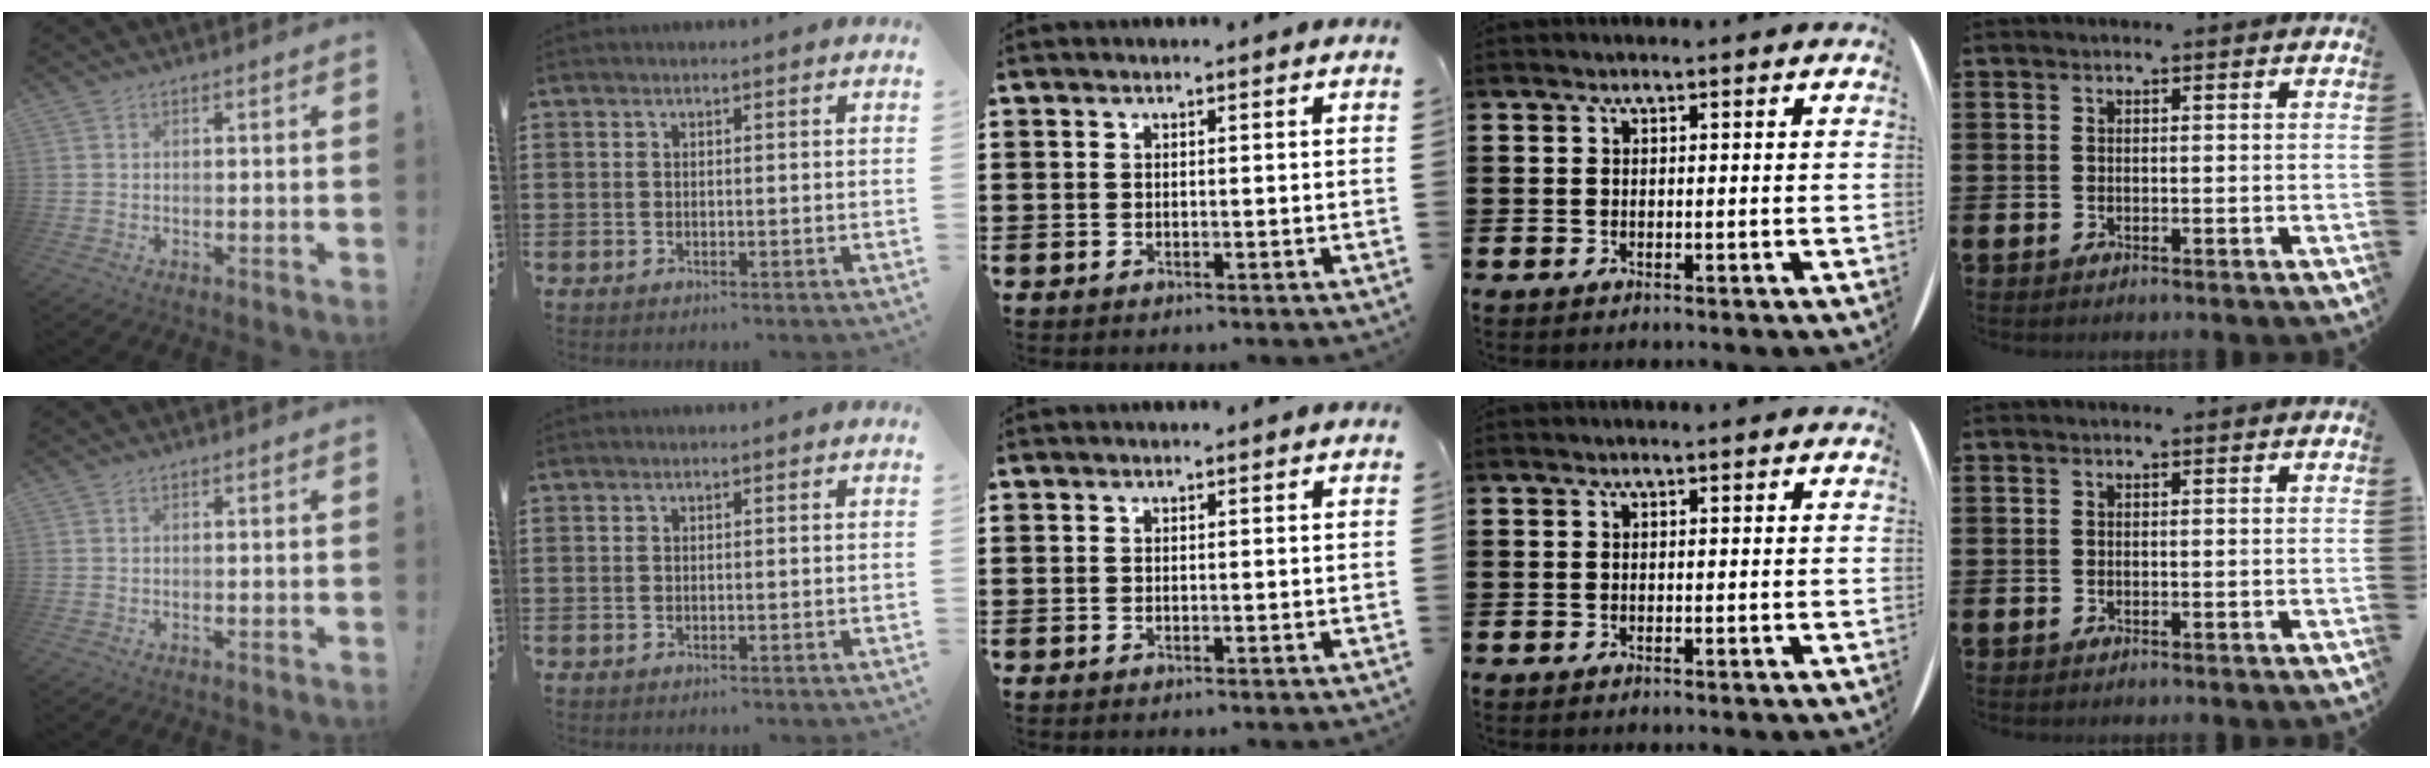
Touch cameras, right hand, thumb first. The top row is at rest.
{}